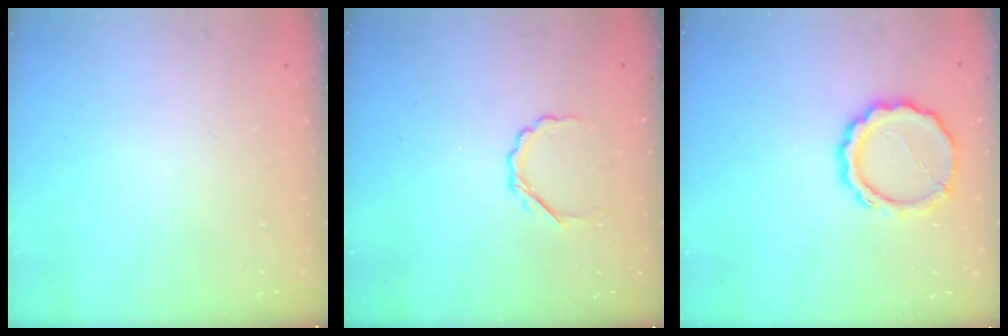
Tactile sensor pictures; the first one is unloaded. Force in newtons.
{"total": 3.7, "press": 3.5, "slide": 1.1}
{"total": 11.3, "press": 11.0, "slide": 2.2}